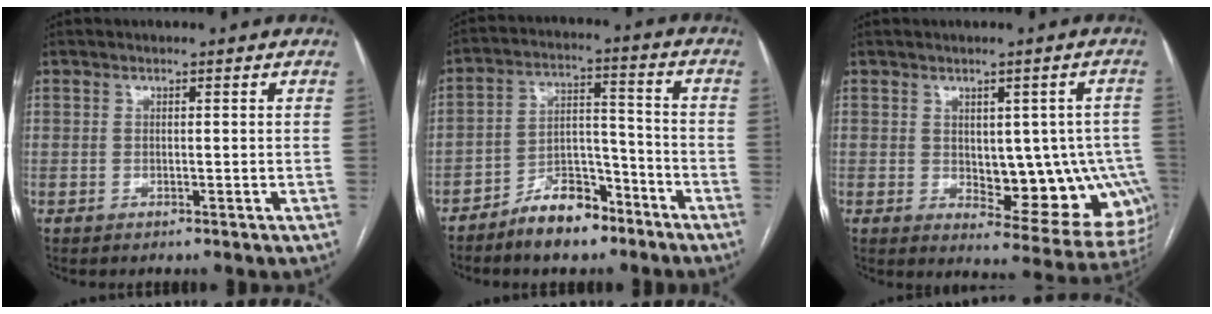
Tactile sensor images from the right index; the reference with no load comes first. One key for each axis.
{"total": 9.4, "fx": -6.9, "fy": 4.0, "fz": 5.0, "tx": -0.083, "ty": 0.018, "tz": -0.122}
{"total": 13.1, "fx": -1.3, "fy": 6.7, "fz": 11.2, "tx": -0.101, "ty": 0.012, "tz": 0.001}